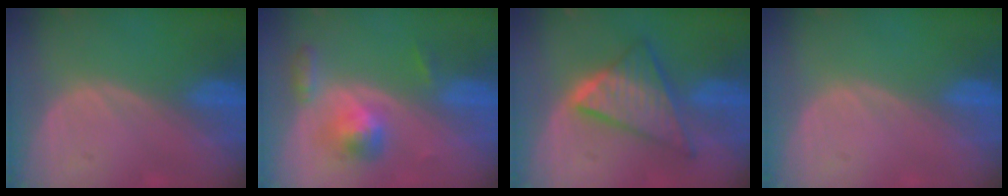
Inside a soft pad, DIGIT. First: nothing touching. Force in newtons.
{"total": 5.3, "press": 5.0, "slide": 1.6}
{"total": 9.0, "press": 9.0, "slide": 0.7}
{"total": 0.0}